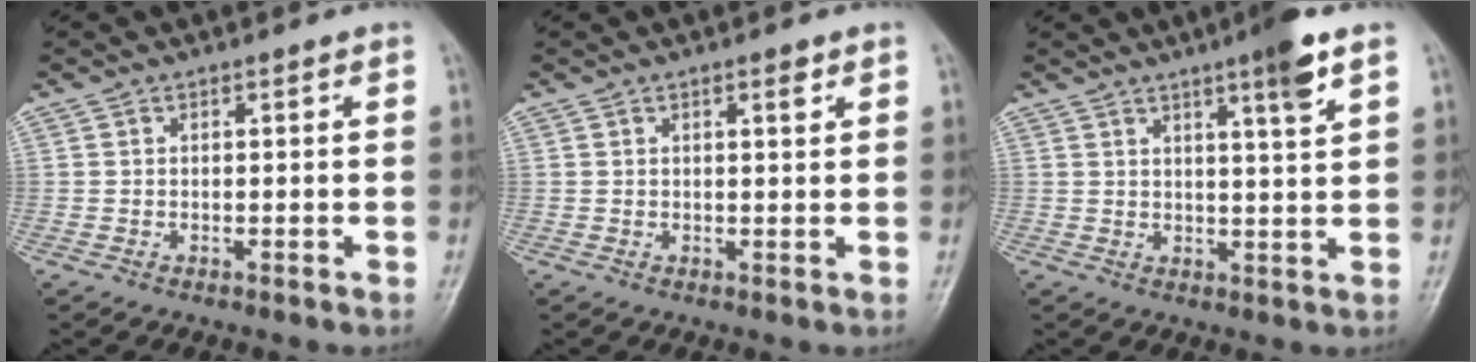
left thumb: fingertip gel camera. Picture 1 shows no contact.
{"total": 1.8, "force": [1.0, 0.5, 1.4], "torque": [-0.017, -0.004, 0.014]}
{"total": 6.9, "force": [4.0, 0.3, 5.6], "torque": [-0.084, -0.020, 0.061]}